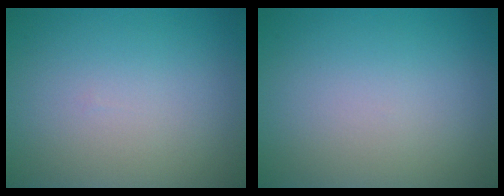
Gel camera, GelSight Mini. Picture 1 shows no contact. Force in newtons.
{"total": 0.0}